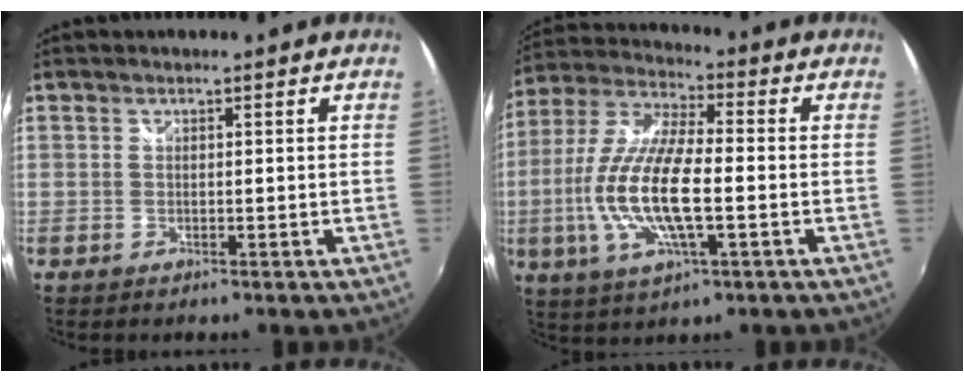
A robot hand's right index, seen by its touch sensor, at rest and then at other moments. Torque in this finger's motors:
{"motor_torque": [1.29, -0.85, 1.05, 0.21]}